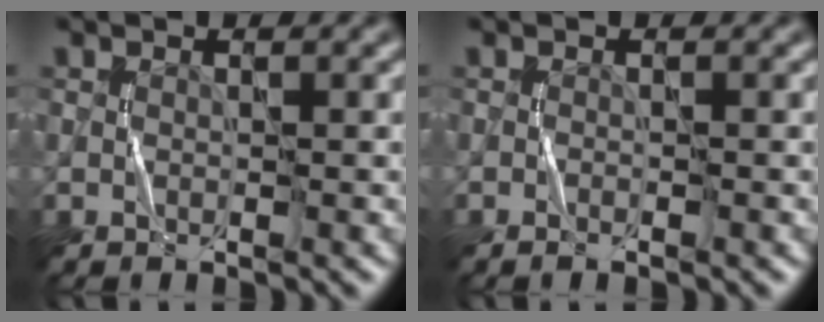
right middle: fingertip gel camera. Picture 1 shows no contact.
{"total": 0.7, "force": [-0.5, 0.1, 0.5], "torque": [-0.006, 0.000, -0.009]}